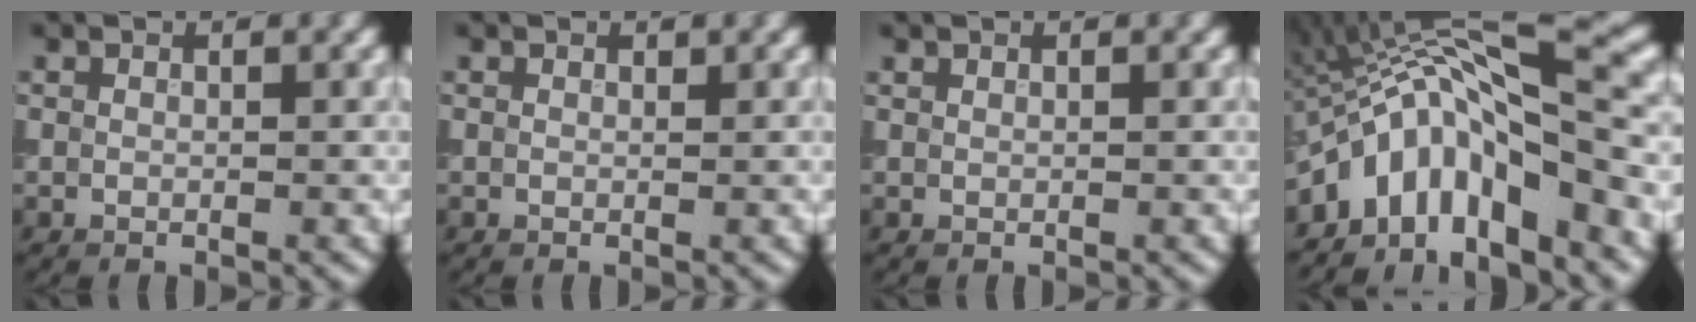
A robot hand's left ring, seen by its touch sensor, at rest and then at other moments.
{"total": 0.0}
{"total": 0.0}
{"total": 11.0, "force": [-3.4, 3.8, 9.7], "torque": [-0.160, 0.023, -0.067]}